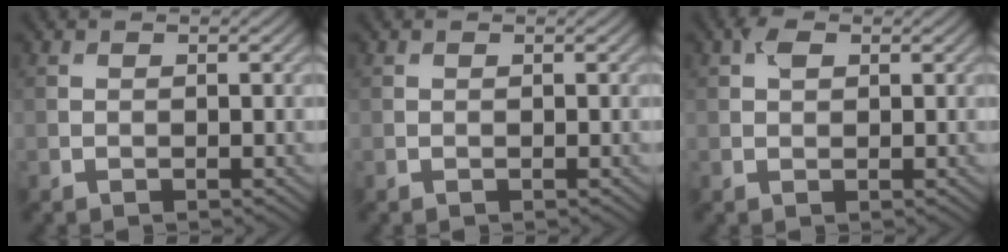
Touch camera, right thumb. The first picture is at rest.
{"total": 0.0}
{"total": 1.7, "force": [0.7, 1.0, 1.2], "torque": [-0.023, 0.005, 0.011]}